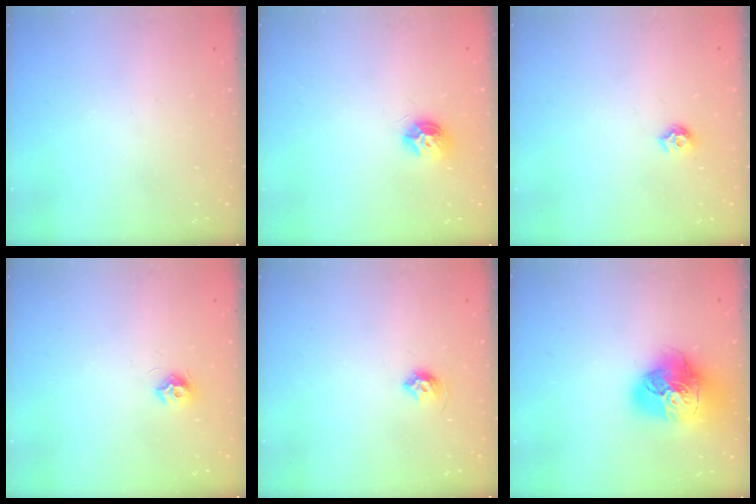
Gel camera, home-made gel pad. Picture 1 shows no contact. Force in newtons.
{"total": 8.9, "press": 8.9, "slide": 0.2}
{"total": 6.4, "press": 6.4, "slide": 0.6}
{"total": 7.0, "press": 6.9, "slide": 0.4}
{"total": 6.4, "press": 6.4, "slide": 1.1}
{"total": 19.4, "press": 19.3, "slide": 2.3}